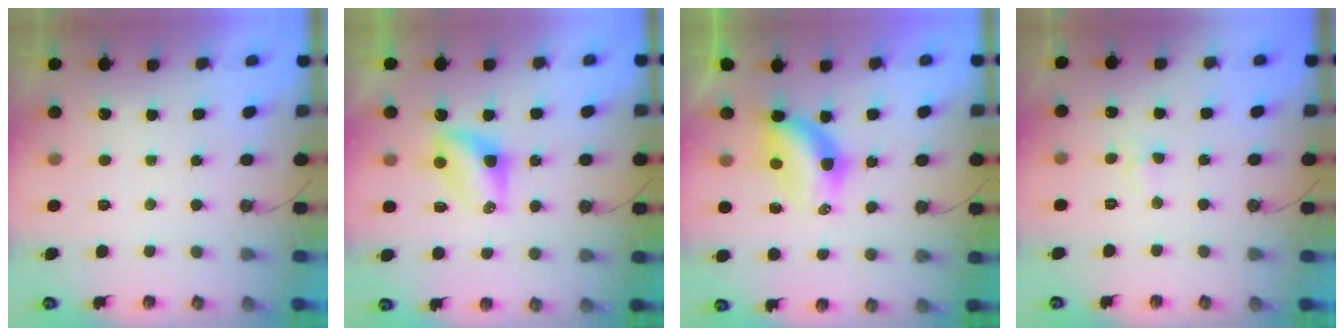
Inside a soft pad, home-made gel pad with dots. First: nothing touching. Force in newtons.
{"total": 6.8, "press": 6.8, "slide": 0.5}
{"total": 8.4, "press": 7.5, "slide": 3.9}
{"total": 4.3, "press": 2.5, "slide": 3.5}